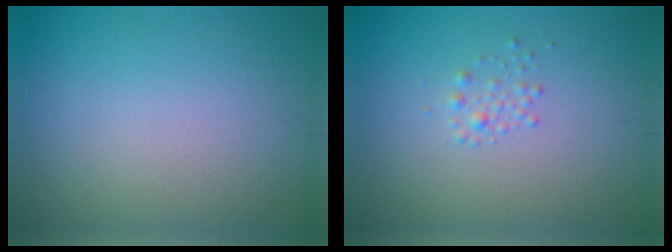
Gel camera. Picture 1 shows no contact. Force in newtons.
{"total": 1.1, "press": 1.1, "slide": 0.1}